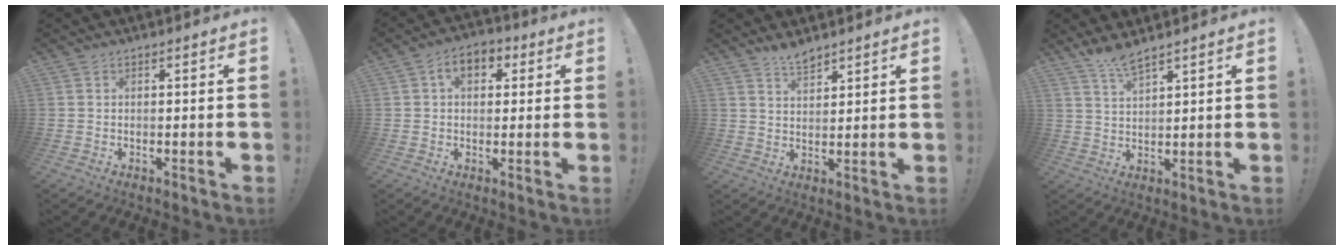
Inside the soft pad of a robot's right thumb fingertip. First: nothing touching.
{"total": 7.1, "force": [2.2, 5.0, 4.6], "torque": [-0.065, 0.003, 0.039]}
{"total": 5.0, "force": [4.5, 1.5, 1.7], "torque": [-0.022, -0.031, 0.080]}
{"total": 5.5, "force": [4.7, 0.4, 2.8], "torque": [-0.051, -0.031, 0.083]}